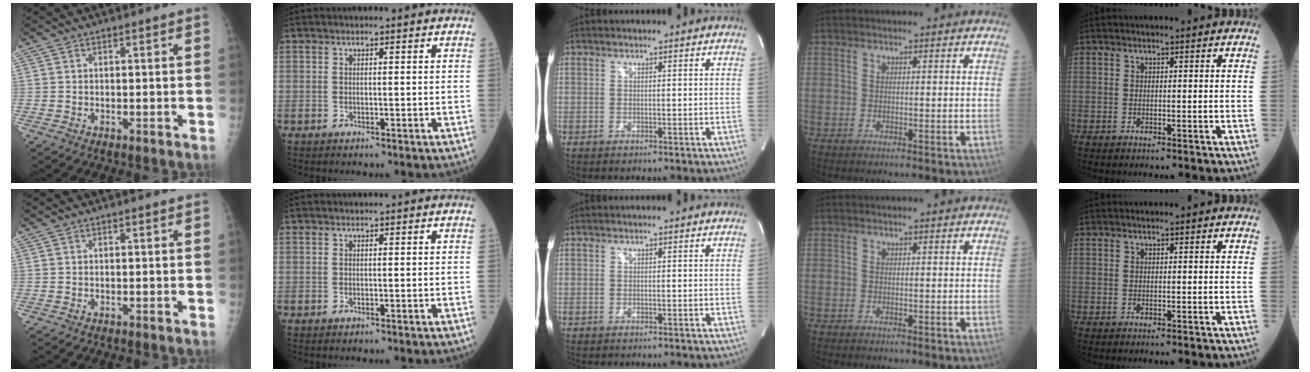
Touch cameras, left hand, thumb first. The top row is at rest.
{}